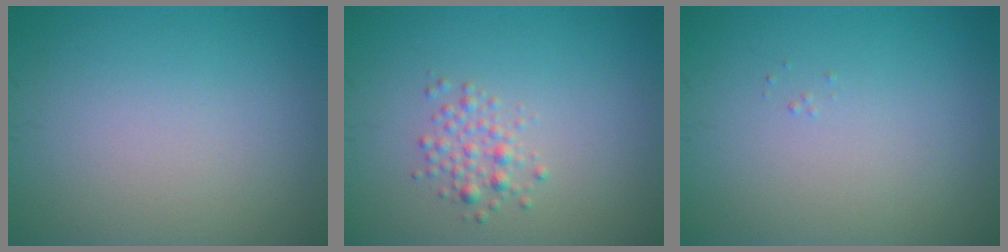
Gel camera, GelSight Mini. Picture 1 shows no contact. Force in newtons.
{"total": 1.7, "press": 1.7, "slide": 0.1}
{"total": 0.0}